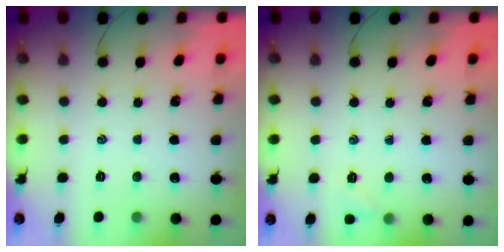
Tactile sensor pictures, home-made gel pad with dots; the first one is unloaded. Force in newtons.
{"total": 4.5, "press": 4.3, "slide": 1.1}